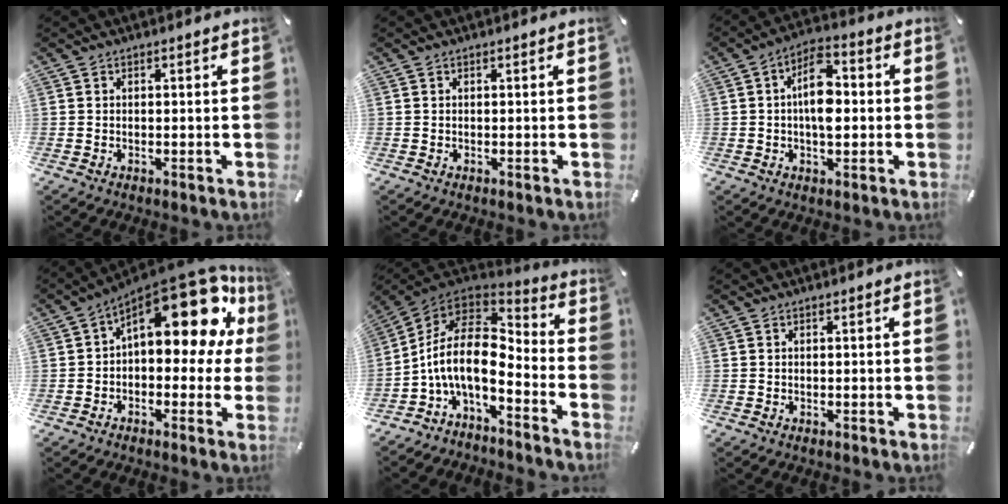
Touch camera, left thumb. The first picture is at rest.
{"total": 0.0}
{"total": 9.7, "force": [-0.1, 5.3, 8.1], "torque": [-0.126, 0.009, -0.003]}
{"total": 20.6, "force": [9.0, 10.0, 15.6], "torque": [-0.210, -0.066, 0.156]}
{"total": 14.1, "force": [-2.7, 7.4, 11.7], "torque": [-0.257, -0.005, -0.052]}
{"total": 0.0}